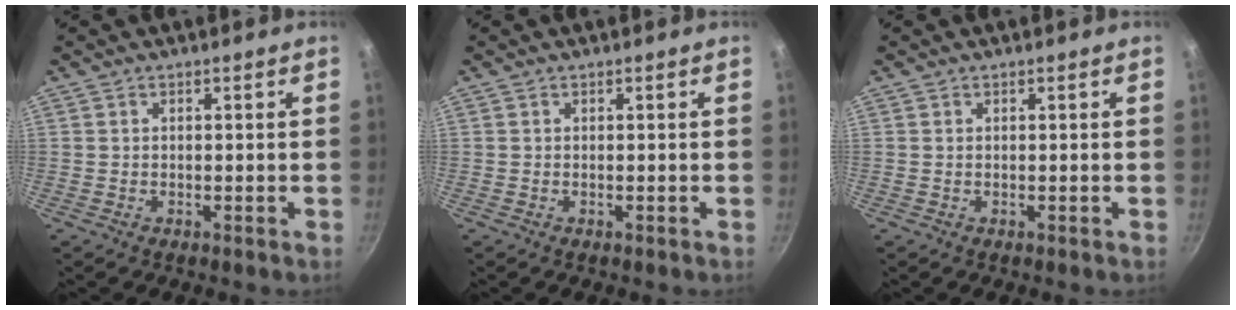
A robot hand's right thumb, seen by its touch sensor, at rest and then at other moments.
{"total": 0.0}
{"total": 0.0}